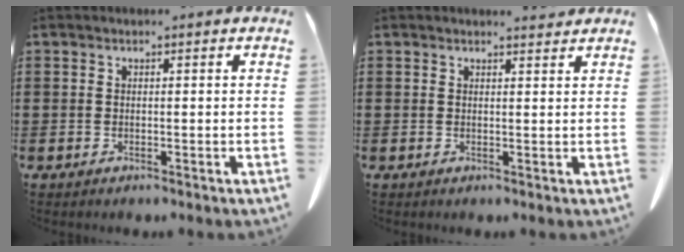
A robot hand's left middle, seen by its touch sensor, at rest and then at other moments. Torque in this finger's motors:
{"motor_torque": [-0.33, -0.32, -0.07, 0.00]}